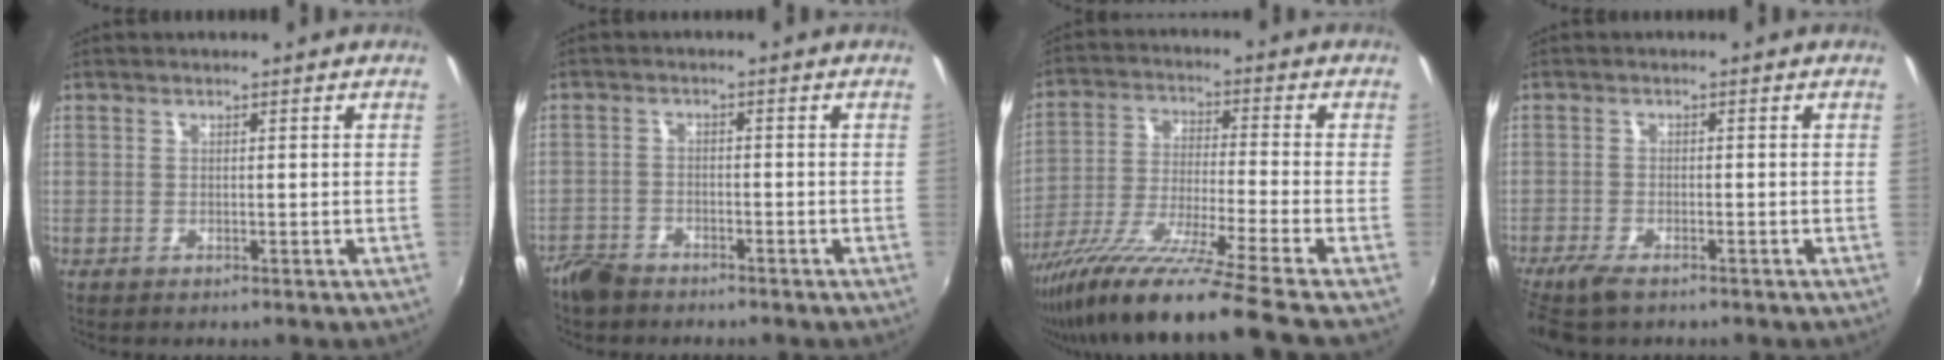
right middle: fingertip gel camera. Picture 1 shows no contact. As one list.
[{"total": 5.4, "force": [-4.6, 2.4, 1.5], "torque": [-0.048, -0.006, -0.089]}, {"total": 17.8, "force": [-14.7, -2.8, 9.7], "torque": [-0.175, -0.049, -0.261]}, {"total": 5.2, "force": [-4.0, 1.5, 3.0], "torque": [-0.078, -0.019, -0.078]}]